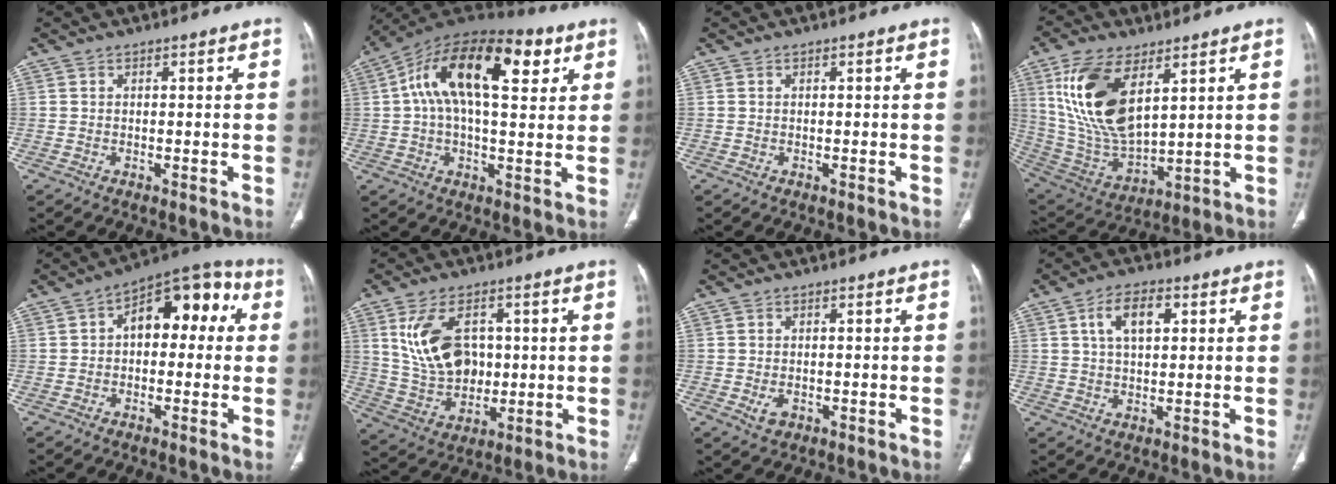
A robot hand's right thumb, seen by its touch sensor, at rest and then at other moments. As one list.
[{"total": 21.6, "force": [6.8, 10.2, 17.7], "torque": [-0.288, 0.030, 0.102]}, {"total": 0.0}, {"total": 18.4, "force": [7.3, 9.0, 14.3], "torque": [-0.271, -0.028, 0.154]}, {"total": 12.7, "force": [1.9, 7.5, 10.1], "torque": [-0.096, 0.045, 0.016]}, {"total": 13.5, "force": [3.0, 9.1, 9.5], "torque": [-0.153, -0.007, 0.069]}, {"total": 2.5, "force": [-0.7, 1.8, 1.6], "torque": [-0.023, 0.001, -0.005]}, {"total": 7.2, "force": [2.4, 3.9, 5.6], "torque": [-0.095, 0.004, 0.041]}]